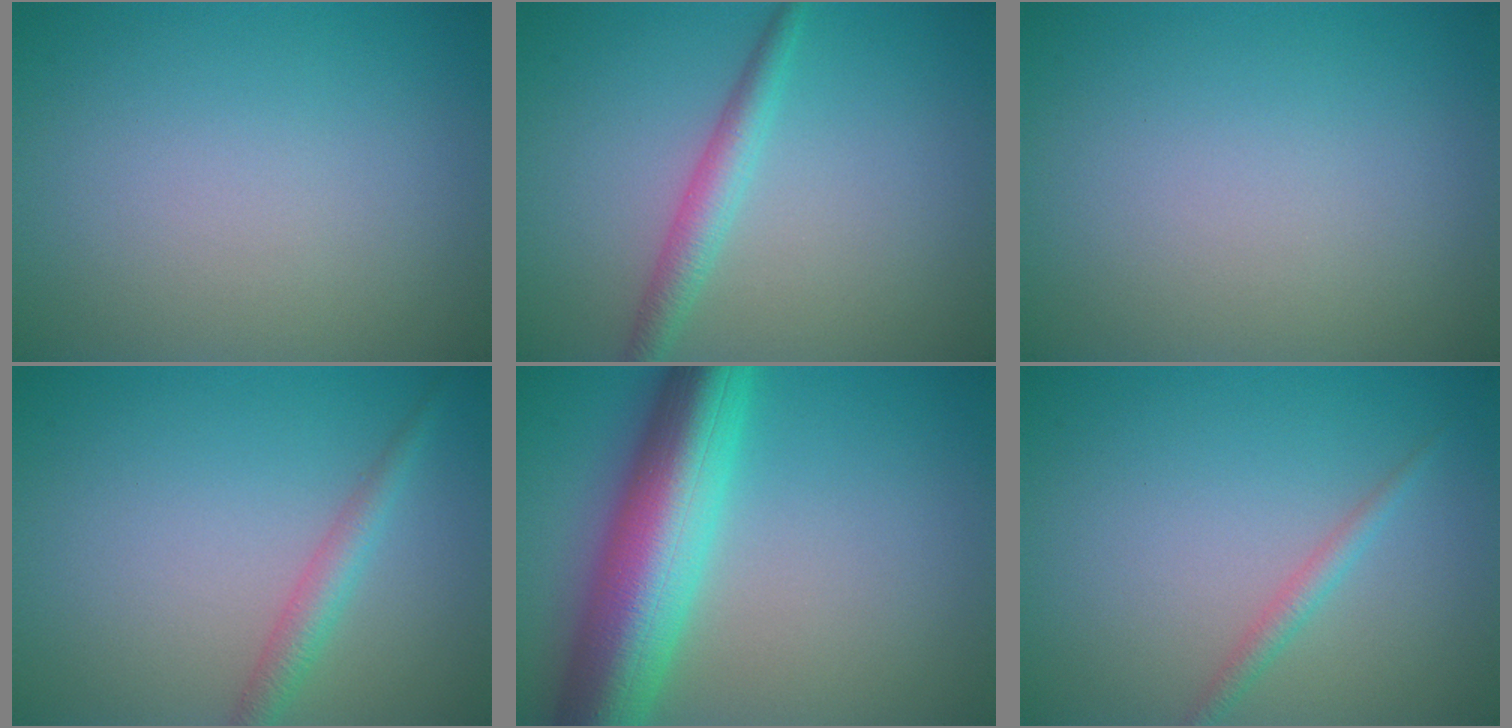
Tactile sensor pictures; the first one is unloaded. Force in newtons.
{"total": 2.5, "press": 2.5, "slide": 0.1}
{"total": 0.0}
{"total": 2.2, "press": 2.2, "slide": 0.1}
{"total": 10.9, "press": 10.9, "slide": 0.2}
{"total": 1.4, "press": 1.4, "slide": 0.0}